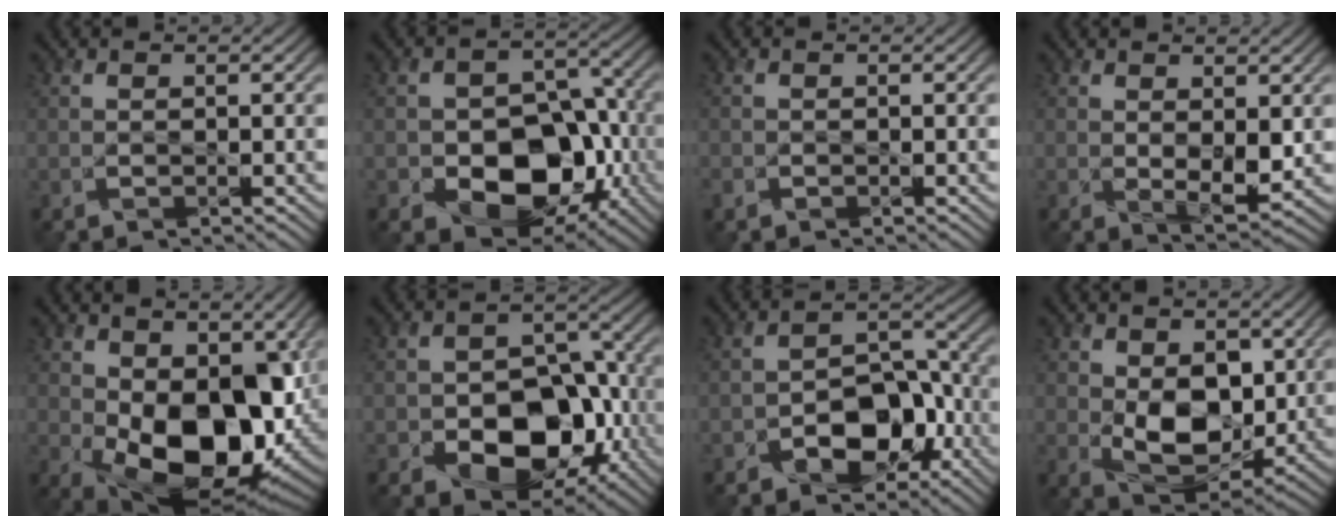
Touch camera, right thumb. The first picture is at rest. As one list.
[{"total": 12.3, "force": [-4.3, 8.4, 7.8], "torque": [-0.113, -0.017, -0.074]}, {"total": 1.0, "force": [-0.7, 0.7, 0.1], "torque": [-0.006, -0.002, -0.016]}, {"total": 3.7, "force": [0.7, 1.6, 3.2], "torque": [-0.067, -0.013, 0.019]}, {"total": 16.5, "force": [-0.9, 10.1, 13.0], "torque": [-0.218, -0.040, -0.005]}, {"total": 12.1, "force": [-4.3, 8.2, 7.8], "torque": [-0.114, -0.016, -0.073]}, {"total": 7.9, "force": [-3.5, 5.1, 5.0], "torque": [-0.067, 0.000, -0.063]}, {"total": 9.4, "force": [1.0, 6.2, 6.9], "torque": [-0.144, -0.015, 0.020]}]